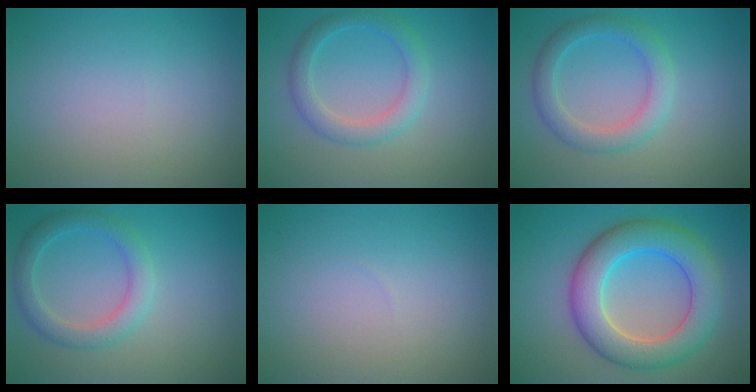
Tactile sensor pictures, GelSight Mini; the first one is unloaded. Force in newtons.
{"total": 3.0, "press": 3.0, "slide": 0.1}
{"total": 2.2, "press": 2.2, "slide": 0.3}
{"total": 3.2, "press": 3.2, "slide": 0.2}
{"total": 0.0}
{"total": 7.8, "press": 7.8, "slide": 0.2}